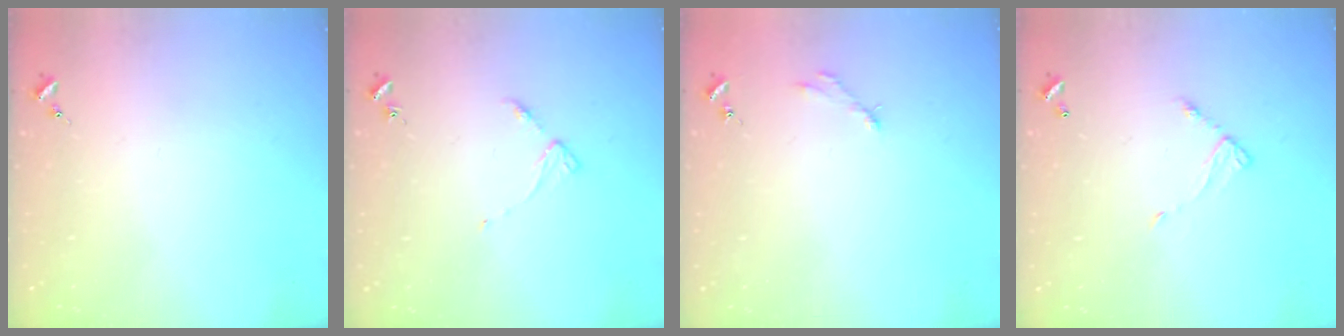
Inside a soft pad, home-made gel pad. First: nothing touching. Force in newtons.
{"total": 3.3, "press": 3.3, "slide": 0.4}
{"total": 2.5, "press": 2.5, "slide": 0.3}
{"total": 5.8, "press": 5.8, "slide": 0.3}